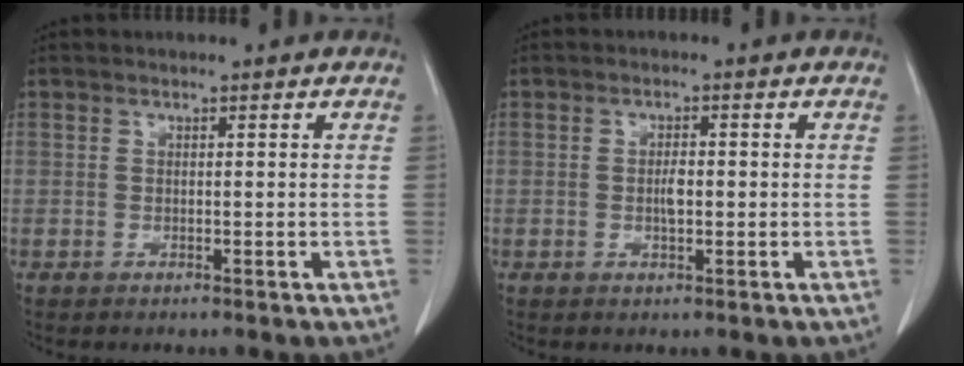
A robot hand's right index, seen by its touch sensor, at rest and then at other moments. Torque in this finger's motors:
{"motor_torque": [0.32, 0.11, 0.13, 0.02]}